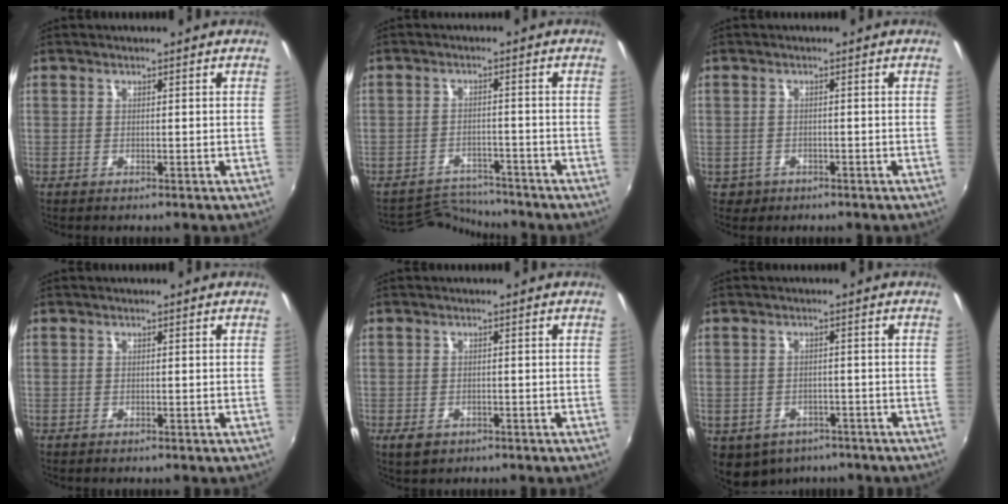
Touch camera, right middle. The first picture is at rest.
{"total": 6.3, "force": [-6.3, 0.4, -0.7], "torque": [-0.008, 0.008, -0.107]}
{"total": 2.9, "force": [-1.2, 2.4, 0.9], "torque": [-0.027, -0.001, -0.012]}
{"total": 0.0}
{"total": 3.0, "force": [-1.6, 2.0, 1.6], "torque": [-0.032, -0.006, -0.022]}
{"total": 8.7, "force": [-5.4, 5.9, 3.4], "torque": [-0.086, -0.017, -0.062]}